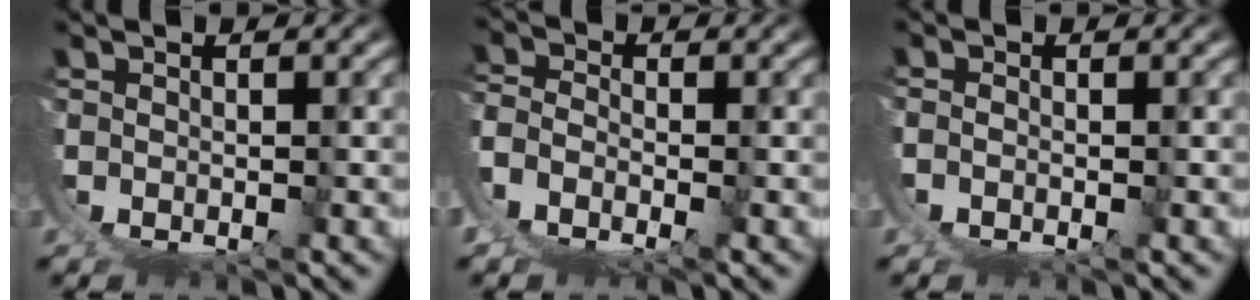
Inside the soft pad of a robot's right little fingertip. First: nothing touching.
{"total": 7.8, "force": [0.8, 6.8, 3.8], "torque": [-0.120, -0.022, 0.007]}
{"total": 1.7, "force": [0.0, 1.2, 1.2], "torque": [-0.034, -0.007, 0.003]}